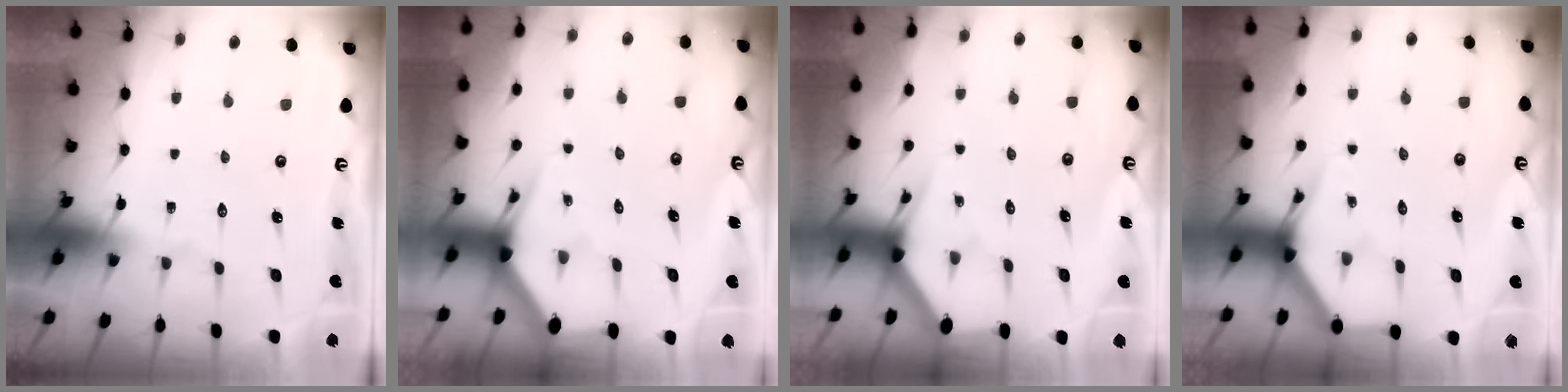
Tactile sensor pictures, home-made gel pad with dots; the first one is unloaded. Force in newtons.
{"total": 3.0, "press": 3.0, "slide": 0.1}
{"total": 3.1, "press": 3.1, "slide": 0.1}
{"total": 3.7, "press": 3.7, "slide": 0.3}